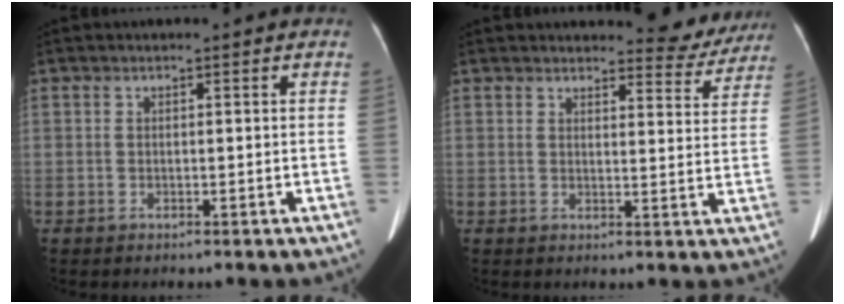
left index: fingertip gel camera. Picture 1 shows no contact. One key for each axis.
{"total": 7.3, "fx": 7.1, "fy": 1.6, "fz": 0.5, "tx": 0.011, "ty": -0.022, "tz": 0.070}